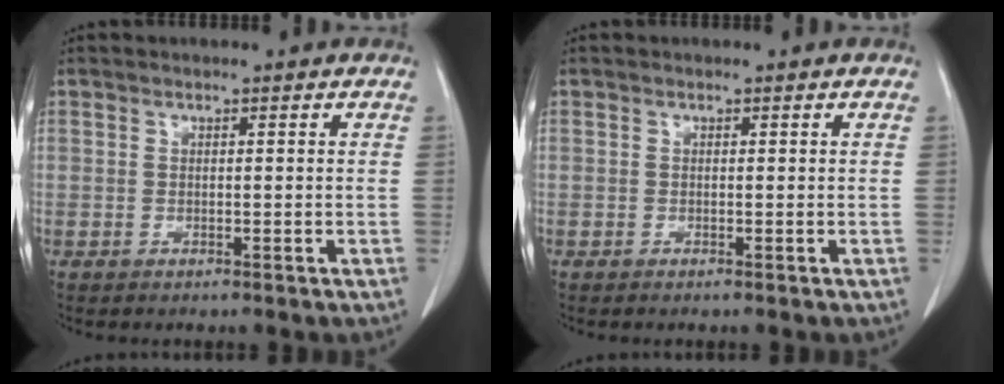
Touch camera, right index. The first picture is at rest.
{"total": 0.0}